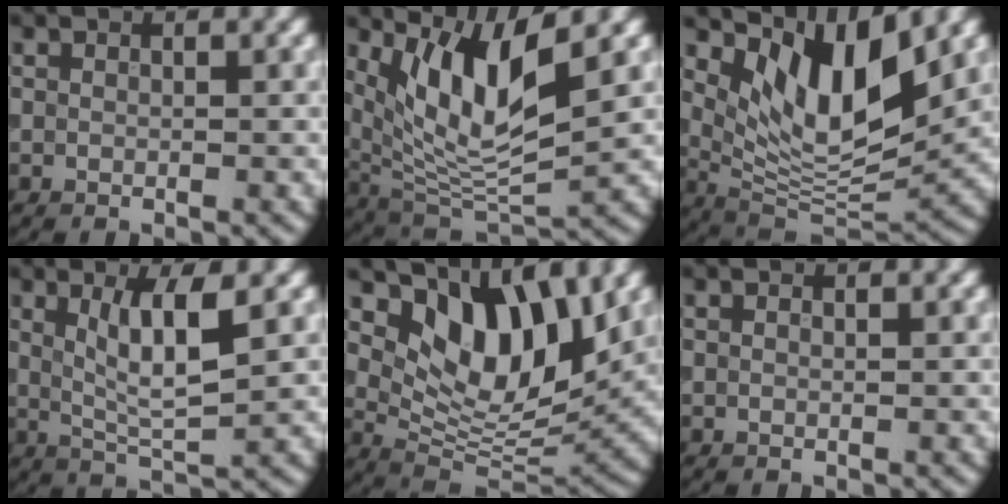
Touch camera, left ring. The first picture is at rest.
{"total": 8.3, "force": [3.5, 2.7, 7.0], "torque": [-0.138, -0.014, 0.067]}
{"total": 9.0, "force": [4.3, 3.5, 7.0], "torque": [-0.119, -0.019, 0.081]}
{"total": 4.8, "force": [1.5, 1.0, 4.5], "torque": [-0.086, -0.008, 0.031]}
{"total": 9.0, "force": [4.6, 4.2, 6.4], "torque": [-0.105, -0.013, 0.078]}
{"total": 0.0}